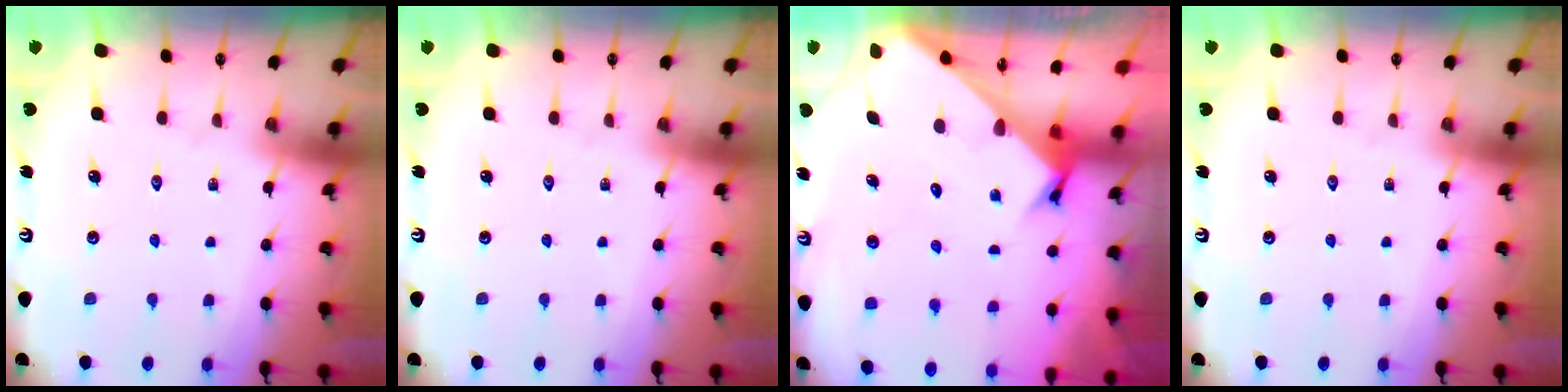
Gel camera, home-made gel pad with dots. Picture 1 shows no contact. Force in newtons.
{"total": 0.0}
{"total": 2.7, "press": 2.6, "slide": 0.3}
{"total": 0.0}